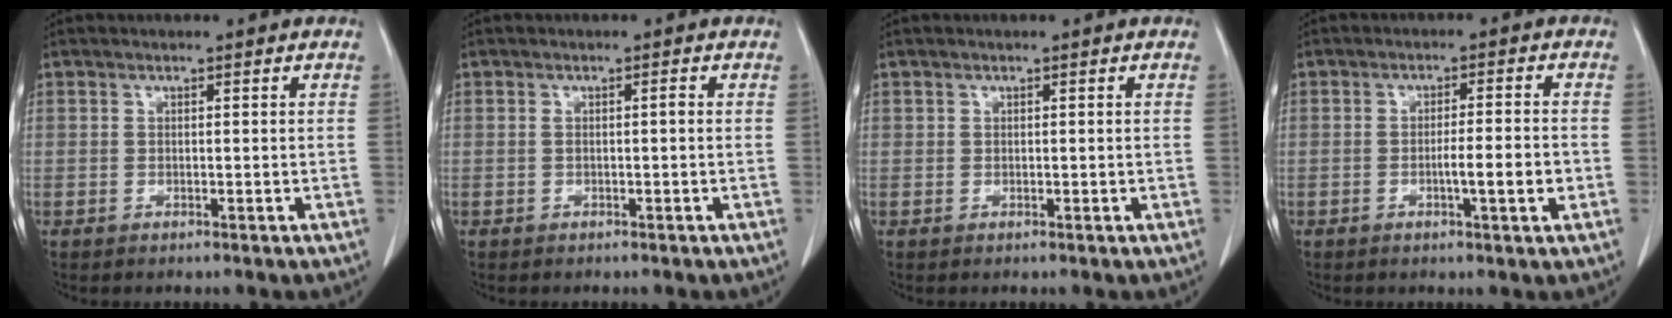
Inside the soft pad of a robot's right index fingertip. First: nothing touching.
{"total": 1.4, "force": [0.0, 0.5, 1.3], "torque": [-0.035, 0.009, 0.002]}
{"total": 0.8, "force": [0.1, 0.6, 0.4], "torque": [-0.011, 0.009, 0.007]}
{"total": 5.6, "force": [-1.4, 0.7, 5.3], "torque": [-0.087, 0.001, -0.018]}